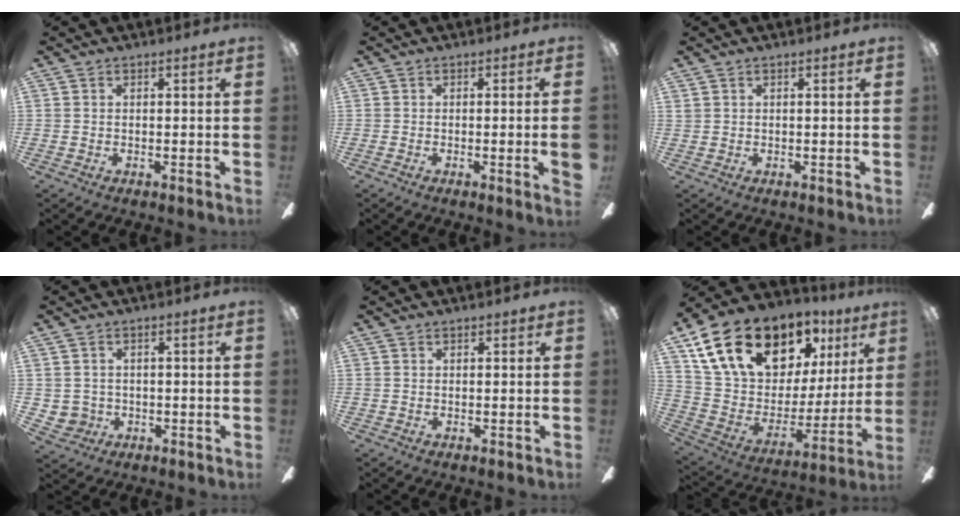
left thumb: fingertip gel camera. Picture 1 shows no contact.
{"total": 3.1, "force": [-0.3, -0.3, 3.1], "torque": [-0.051, -0.009, -0.004]}
{"total": 0.6, "force": [0.2, 0.0, 0.6], "torque": [-0.013, 0.000, 0.004]}
{"total": 2.9, "force": [0.6, 2.8, 0.6], "torque": [-0.018, 0.006, 0.012]}
{"total": 0.6, "force": [0.5, 0.0, 0.4], "torque": [-0.010, 0.000, 0.008]}
{"total": 23.9, "force": [15.8, 13.0, 12.4], "torque": [-0.226, -0.082, 0.300]}